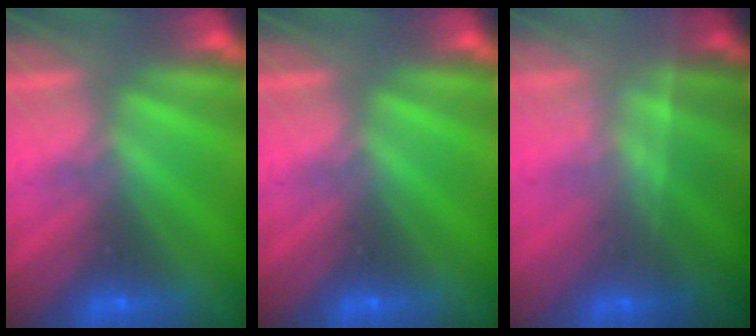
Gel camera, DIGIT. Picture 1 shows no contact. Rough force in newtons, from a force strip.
{"total": 0.0}
{"total": 1.7}